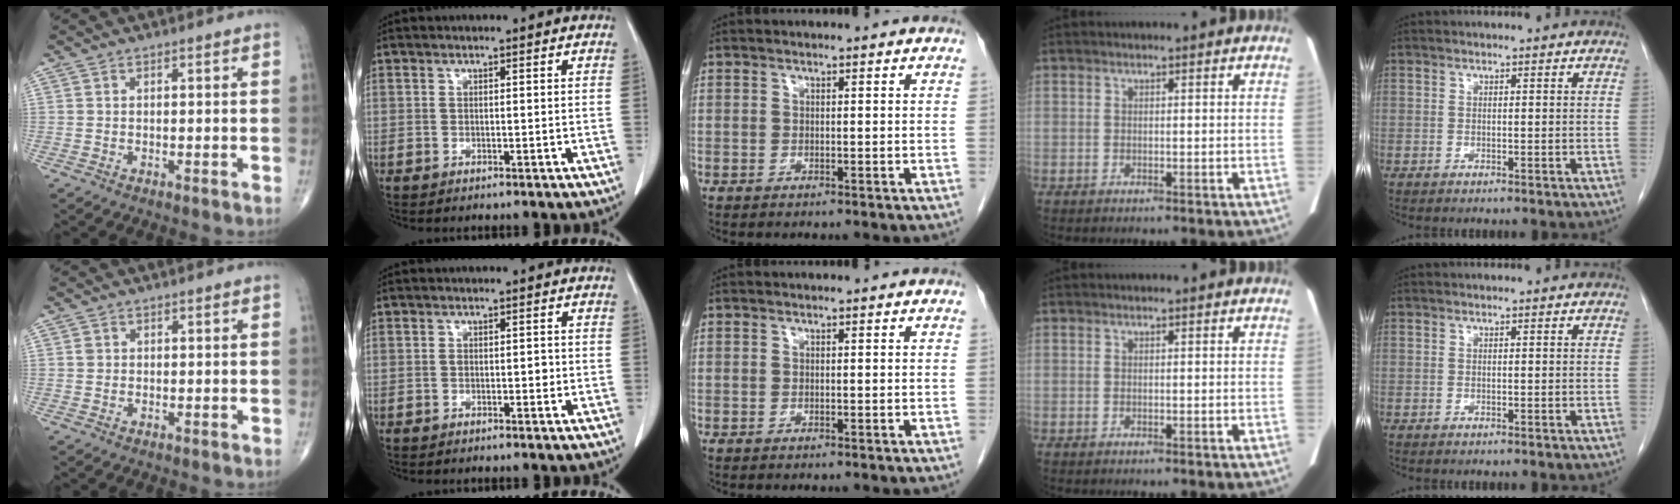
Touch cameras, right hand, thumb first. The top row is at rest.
{"thumb": {"total": 0.8, "force": [0.1, 0.8, 0.3], "torque": [0.001, 0.002, 0.002]}, "index": {"total": 1.1, "force": [-0.3, 0.6, 0.9], "torque": [-0.010, 0.003, -0.002]}}